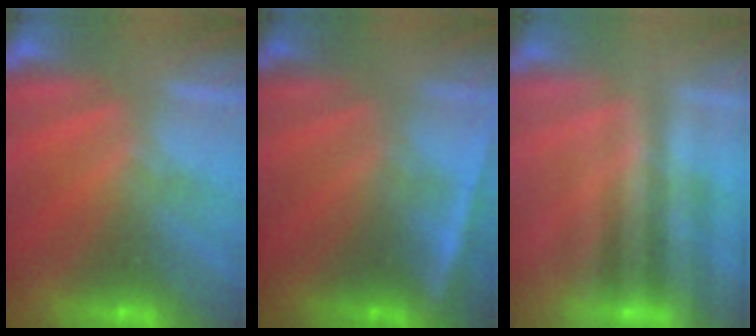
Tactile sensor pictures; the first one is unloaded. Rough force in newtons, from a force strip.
{"total": 5.1}
{"total": 2.2}